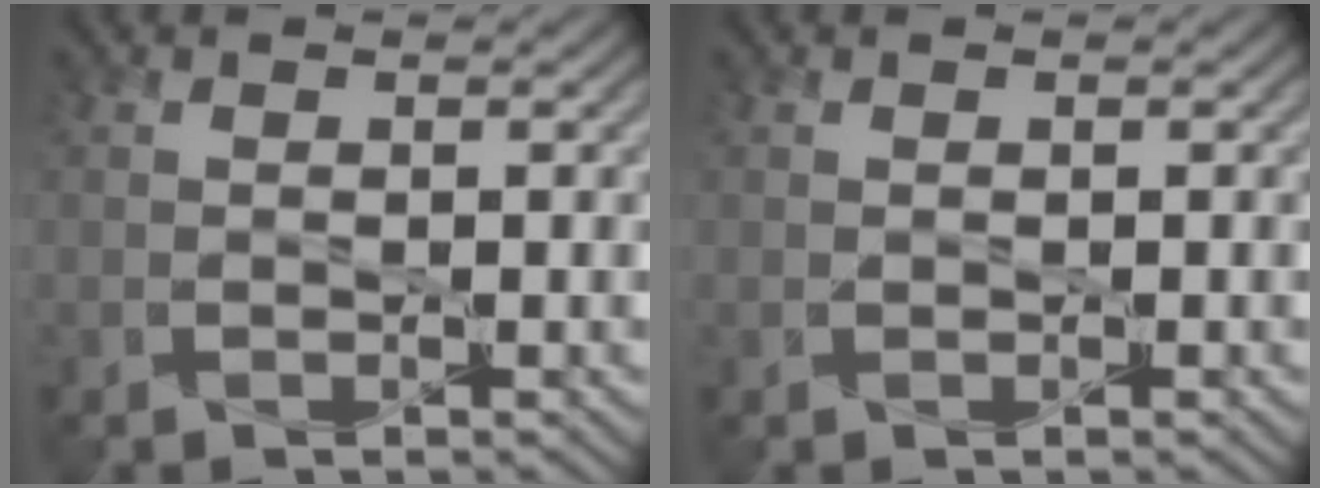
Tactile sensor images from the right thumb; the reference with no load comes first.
{"total": 0.0}